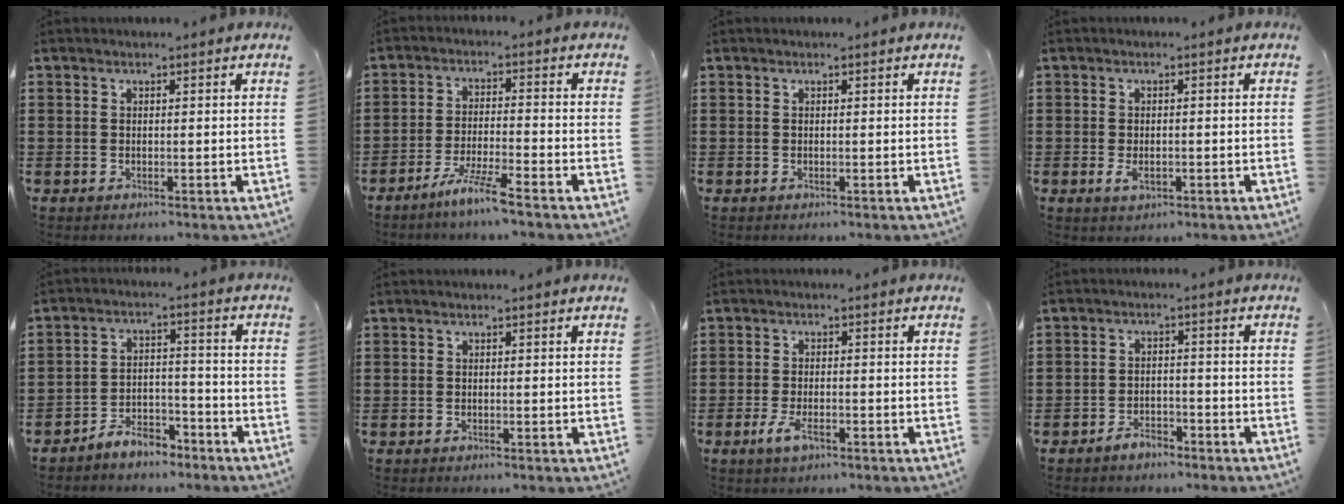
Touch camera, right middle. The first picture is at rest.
{"total": 5.8, "force": [-4.7, -0.2, 3.3], "torque": [-0.073, -0.013, -0.089]}
{"total": 0.0}
{"total": 2.2, "force": [-0.7, 1.2, 1.7], "torque": [-0.033, -0.006, -0.017]}
{"total": 5.4, "force": [-5.1, 1.4, 0.9], "torque": [-0.013, 0.014, -0.103]}
{"total": 0.0}
{"total": 3.7, "force": [-1.8, 1.5, 2.9], "torque": [-0.069, -0.005, -0.039]}
{"total": 3.2, "force": [-2.9, 1.2, 0.5], "torque": [-0.013, 0.007, -0.059]}